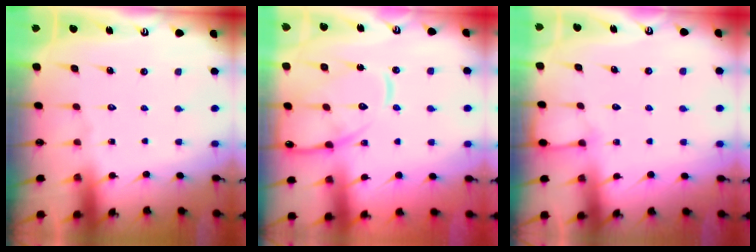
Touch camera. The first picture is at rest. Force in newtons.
{"total": 14.4, "press": 14.3, "slide": 1.4}
{"total": 5.2, "press": 5.2, "slide": 0.6}